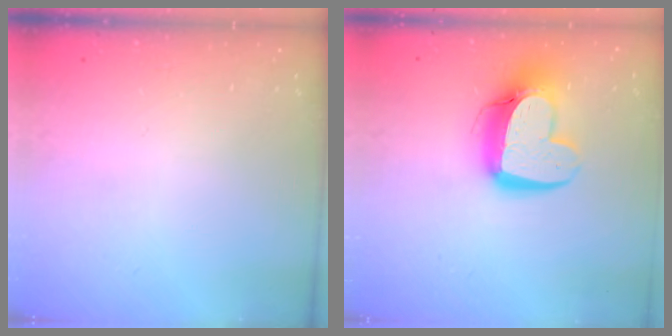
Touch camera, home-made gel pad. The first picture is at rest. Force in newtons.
{"total": 15.5, "press": 15.5, "slide": 1.2}